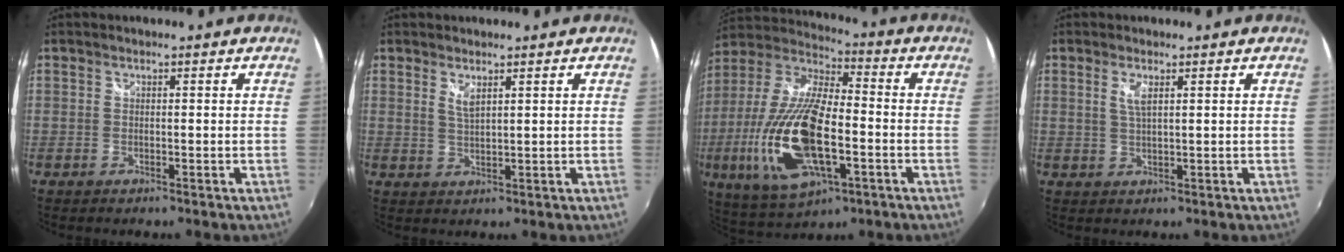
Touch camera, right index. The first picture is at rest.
{"total": 2.3, "force": [1.4, 0.5, 1.8], "torque": [-0.033, -0.004, 0.024]}
{"total": 22.4, "force": [-5.8, 8.7, 19.8], "torque": [-0.417, -0.027, -0.104]}
{"total": 2.5, "force": [1.1, 0.6, 2.2], "torque": [-0.042, -0.001, 0.019]}